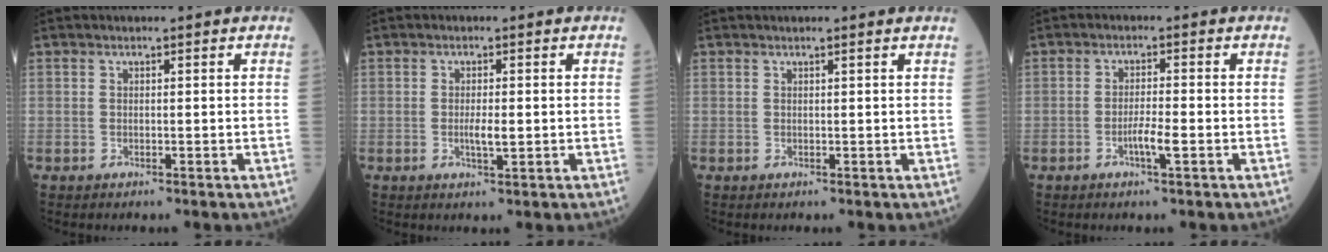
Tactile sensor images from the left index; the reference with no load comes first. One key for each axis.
{"total": 2.3, "fx": -0.3, "fy": 0.6, "fz": 2.2, "tx": -0.045, "ty": -0.005, "tz": -0.005}
{"total": 0.8, "fx": 0.6, "fy": -0.2, "fz": 0.4, "tx": -0.013, "ty": -0.001, "tz": 0.013}
{"total": 3.1, "fx": -1.4, "fy": 0.1, "fz": 2.7, "tx": -0.054, "ty": -0.006, "tz": -0.028}